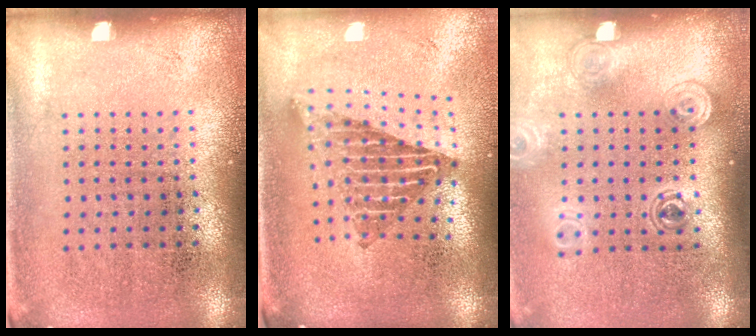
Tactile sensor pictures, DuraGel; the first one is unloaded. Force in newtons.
{"total": 2.2, "press": 1.6, "slide": 1.6}
{"total": 1.4, "press": 1.2, "slide": 0.8}